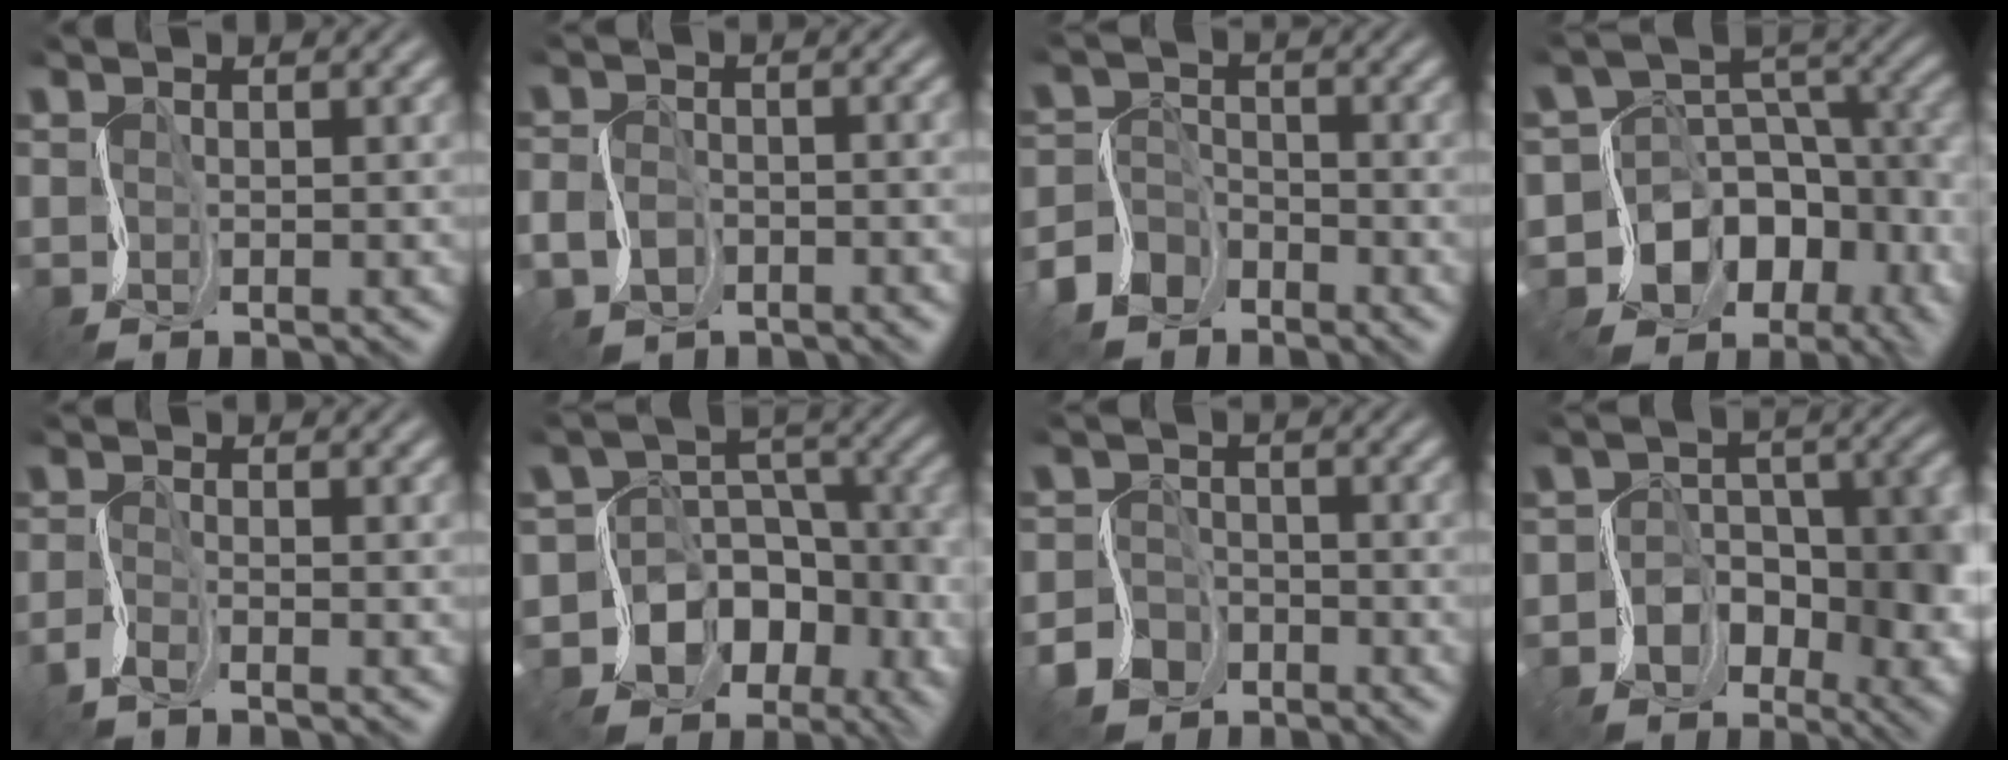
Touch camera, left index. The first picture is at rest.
{"total": 2.2, "force": [-1.3, 1.7, 0.8], "torque": [-0.016, -0.001, -0.026]}
{"total": 4.2, "force": [-3.1, 2.7, 0.9], "torque": [-0.018, 0.005, -0.067]}
{"total": 14.3, "force": [-7.0, 11.2, 5.5], "torque": [-0.095, -0.003, -0.099]}
{"total": 1.4, "force": [-1.2, 0.0, 0.8], "torque": [-0.025, -0.004, -0.032]}
{"total": 11.2, "force": [-5.2, 9.2, 3.9], "torque": [-0.047, 0.007, -0.094]}
{"total": 4.8, "force": [-3.0, 3.7, 0.9], "torque": [-0.005, -0.006, -0.060]}
{"total": 7.2, "force": [-1.6, 5.4, 4.4], "torque": [-0.048, -0.003, -0.031]}